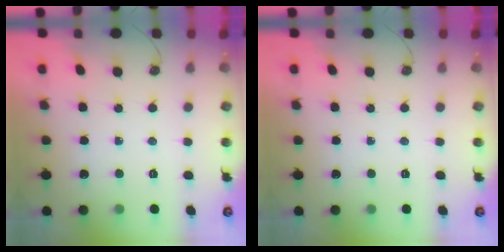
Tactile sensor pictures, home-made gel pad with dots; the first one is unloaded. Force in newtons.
{"total": 0.0}